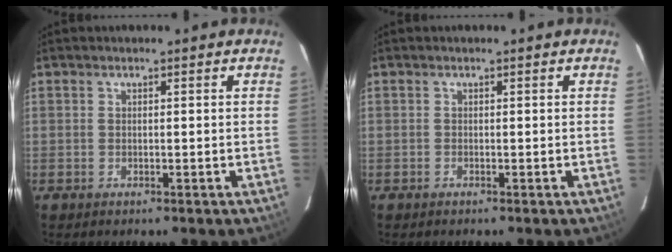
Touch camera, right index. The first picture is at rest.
{"total": 0.0}